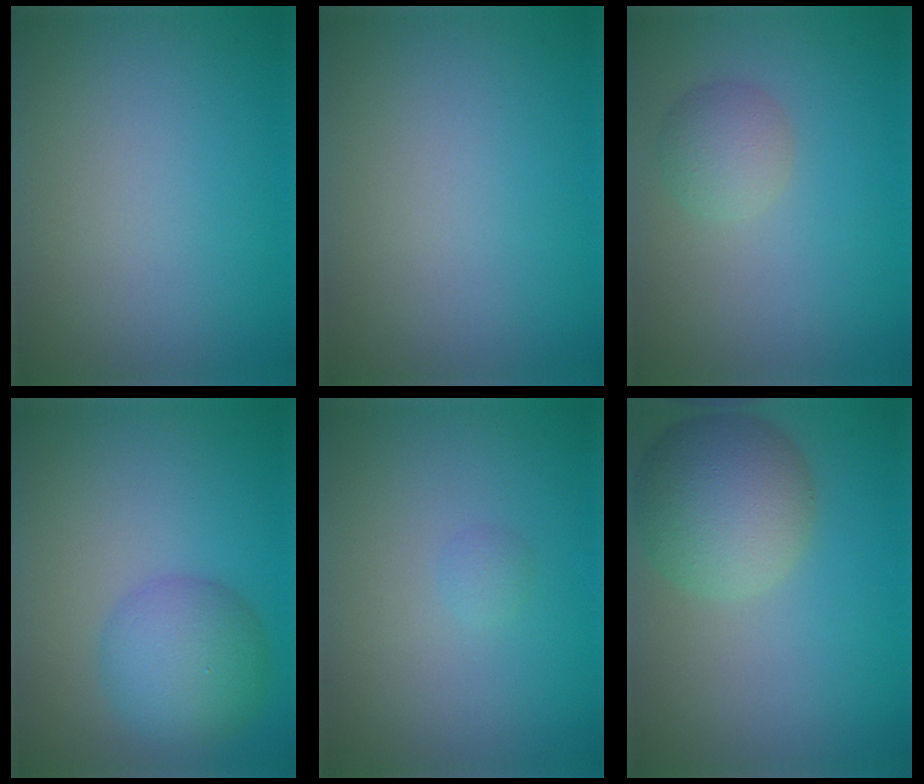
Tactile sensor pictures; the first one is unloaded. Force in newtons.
{"total": 0.0}
{"total": 2.4, "press": 2.4, "slide": 0.1}
{"total": 5.1, "press": 5.1, "slide": 0.2}
{"total": 0.7, "press": 0.7, "slide": 0.0}
{"total": 6.9, "press": 6.9, "slide": 0.2}